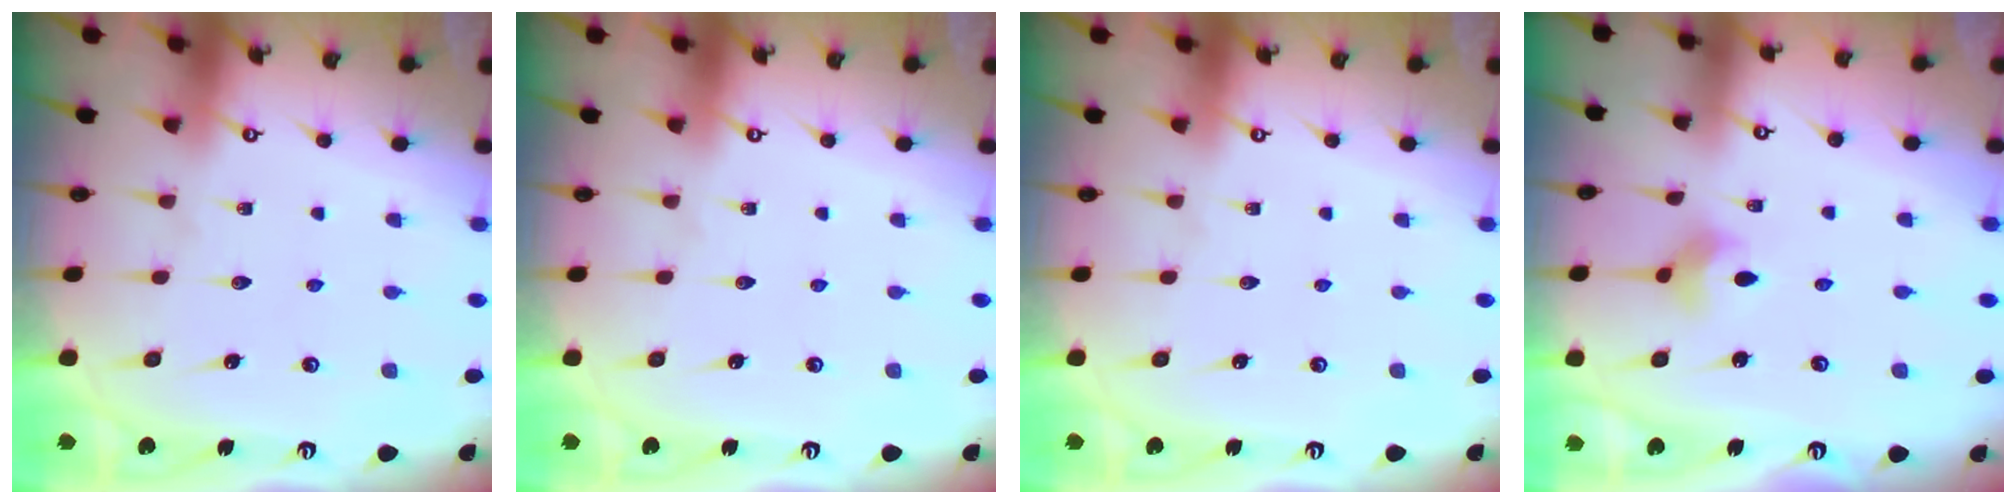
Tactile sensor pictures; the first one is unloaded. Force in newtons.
{"total": 0.0}
{"total": 0.0}
{"total": 3.0, "press": 3.0, "slide": 0.5}